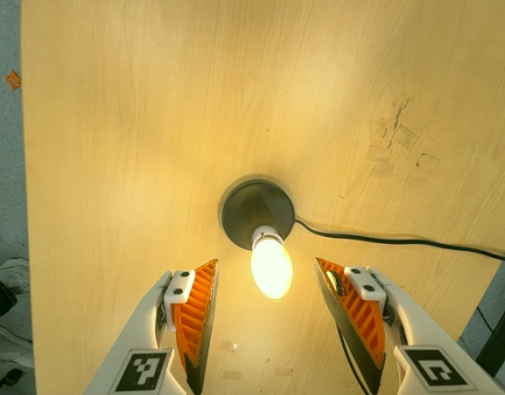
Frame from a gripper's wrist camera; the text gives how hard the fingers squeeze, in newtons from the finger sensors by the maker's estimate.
{"total": 0.0}